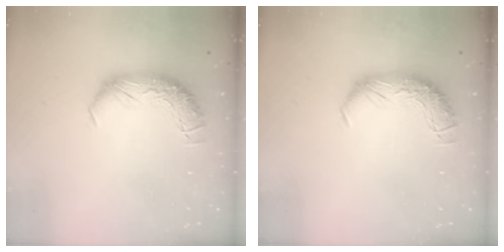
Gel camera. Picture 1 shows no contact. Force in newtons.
{"total": 0.0}